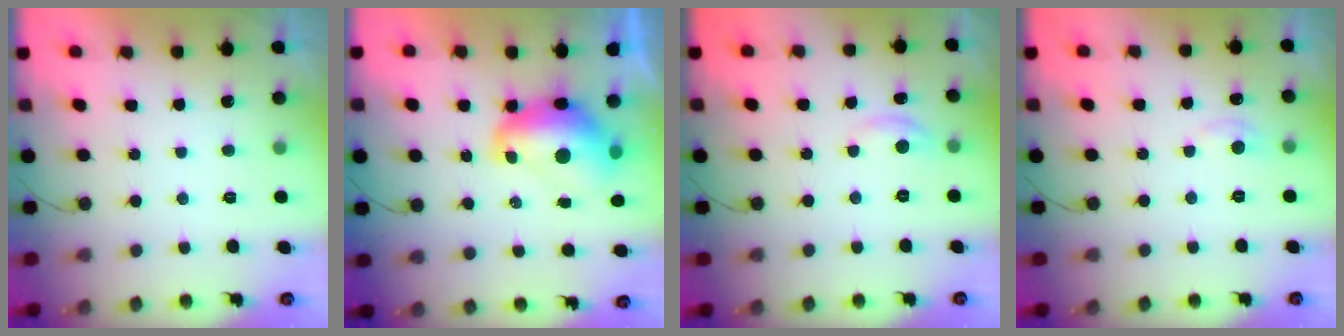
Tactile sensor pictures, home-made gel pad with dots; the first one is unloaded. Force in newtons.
{"total": 11.5, "press": 11.4, "slide": 1.2}
{"total": 3.3, "press": 3.3, "slide": 0.1}
{"total": 4.6, "press": 4.6, "slide": 0.7}